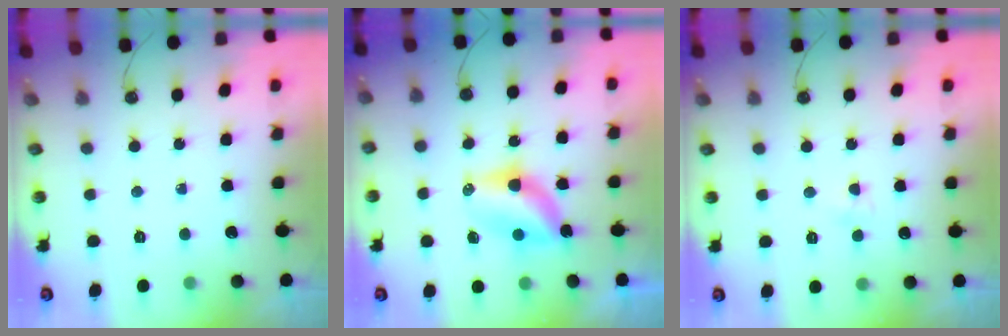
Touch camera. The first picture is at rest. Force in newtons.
{"total": 6.3, "press": 6.3, "slide": 0.3}
{"total": 2.9, "press": 2.8, "slide": 0.5}